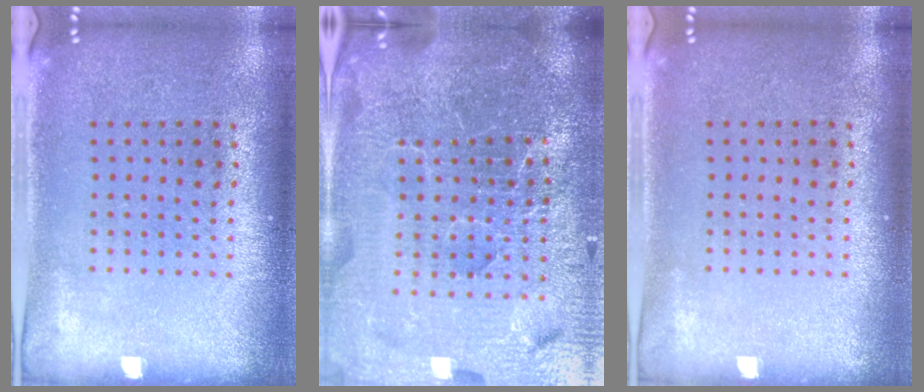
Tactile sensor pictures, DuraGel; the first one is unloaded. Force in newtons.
{"total": 6.9, "press": 6.0, "slide": 3.3}
{"total": 0.0}